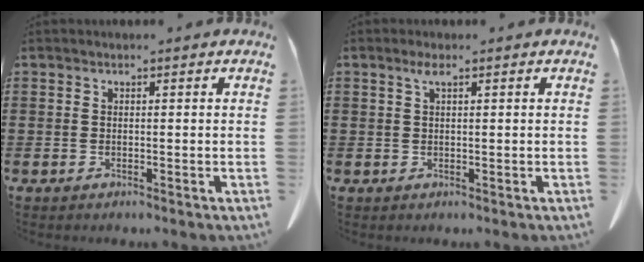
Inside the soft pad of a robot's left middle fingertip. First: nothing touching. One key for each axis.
{"total": 1.3, "fx": 0.6, "fy": 0.5, "fz": 1.1, "tx": -0.026, "ty": 0.004, "tz": 0.010}